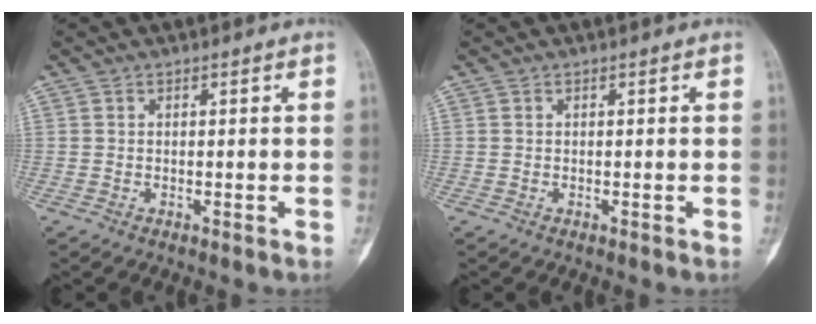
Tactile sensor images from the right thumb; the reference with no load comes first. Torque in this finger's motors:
{"motor_torque": [0.00, 0.00, 0.05, -0.05, 0.01]}